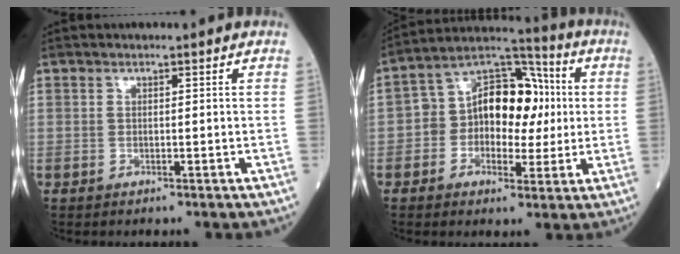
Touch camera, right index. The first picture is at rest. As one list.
[{"total": 14.0, "force": [0.3, 8.8, 10.9], "torque": [-0.178, 0.047, 0.001]}]